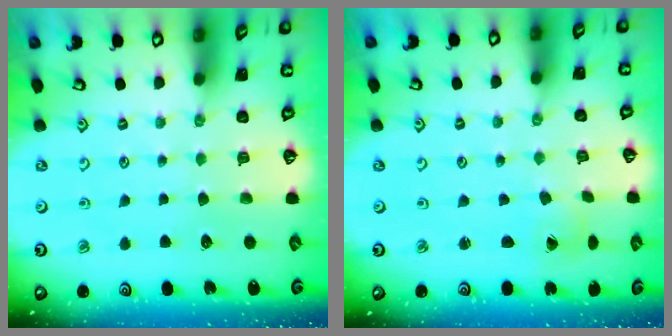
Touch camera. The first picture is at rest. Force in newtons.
{"total": 1.8, "press": 1.8, "slide": 0.1}